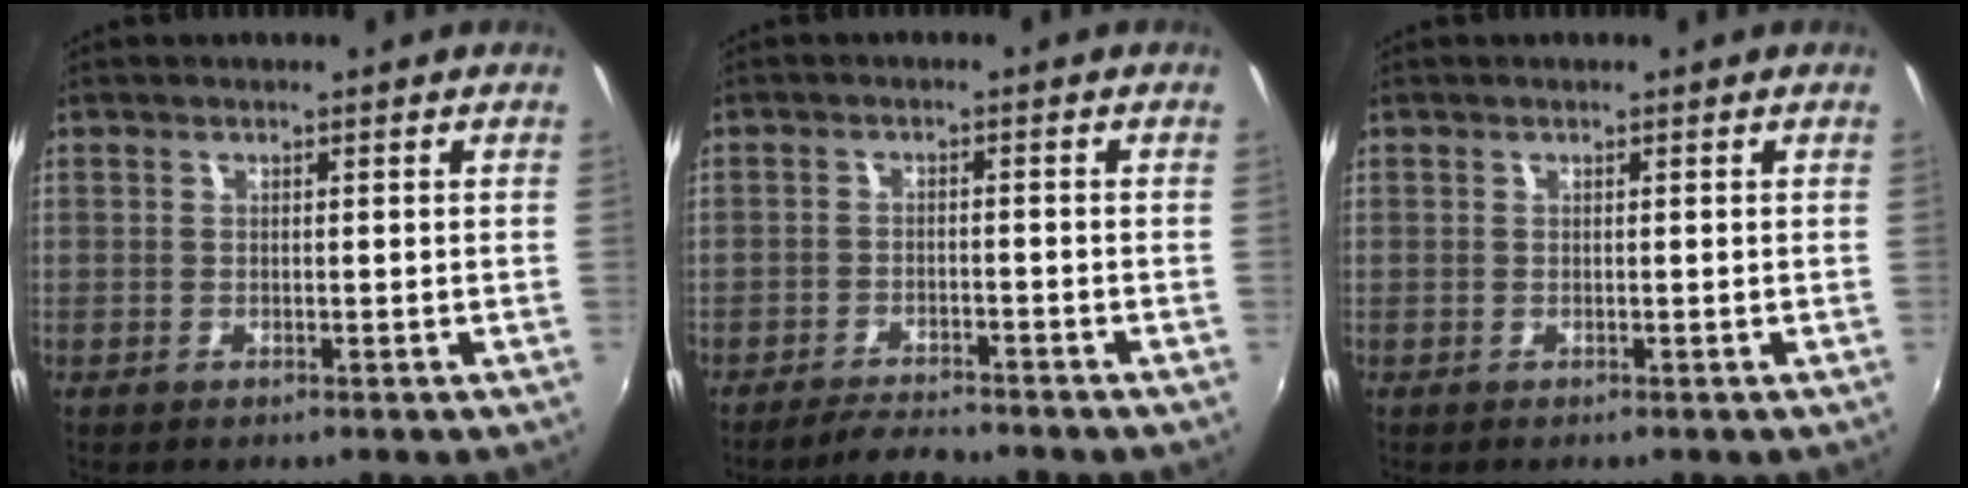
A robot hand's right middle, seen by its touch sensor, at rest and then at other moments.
{"total": 5.2, "force": [-4.9, 0.7, 1.6], "torque": [-0.050, -0.008, -0.081]}
{"total": 0.0}